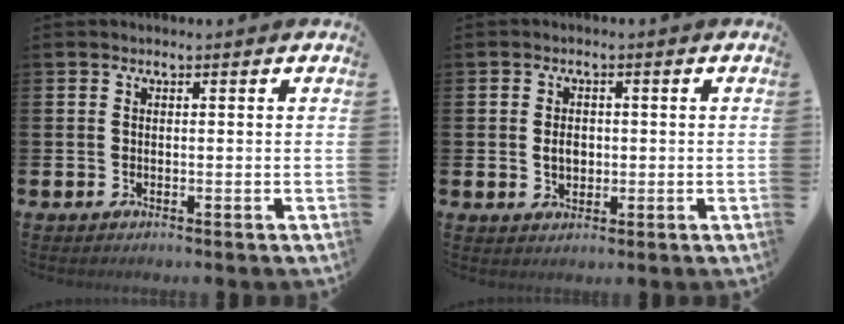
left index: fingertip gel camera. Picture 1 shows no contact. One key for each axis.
{"total": 2.6, "fx": 0.1, "fy": 2.0, "fz": 1.7, "tx": -0.015, "ty": 0.001, "tz": -0.005}